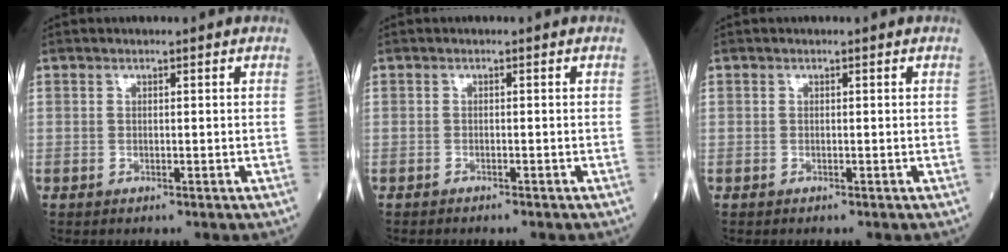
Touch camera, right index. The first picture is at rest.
{"total": 1.5, "force": [-1.3, 0.2, 0.7], "torque": [-0.013, -0.001, -0.014]}
{"total": 0.0}